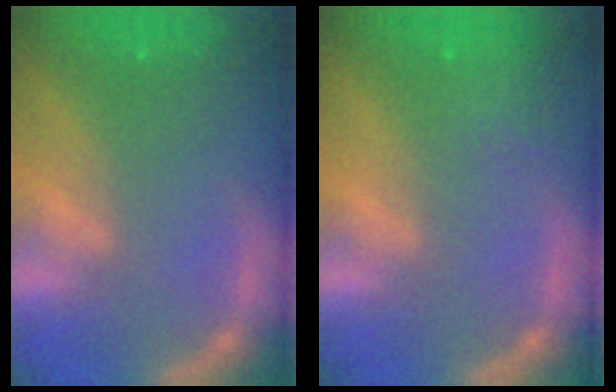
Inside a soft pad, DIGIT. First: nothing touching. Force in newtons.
{"total": 2.4}